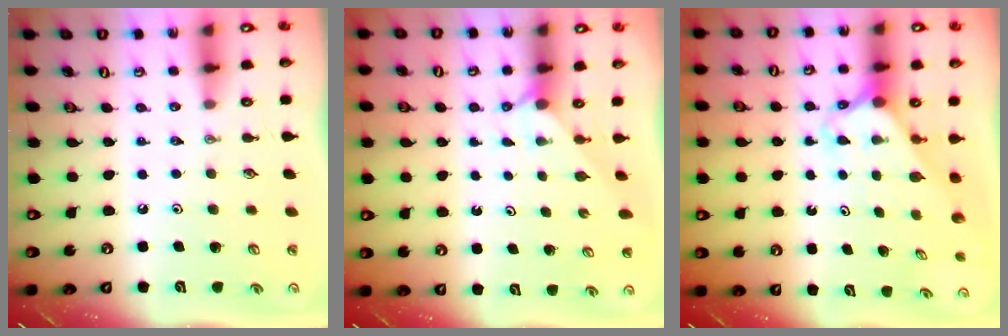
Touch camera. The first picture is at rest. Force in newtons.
{"total": 2.2, "press": 2.2, "slide": 0.2}
{"total": 2.3, "press": 2.3, "slide": 0.2}